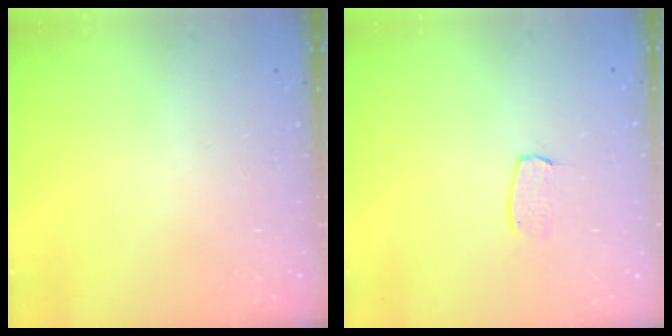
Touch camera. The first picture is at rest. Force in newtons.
{"total": 4.0, "press": 4.0, "slide": 0.2}